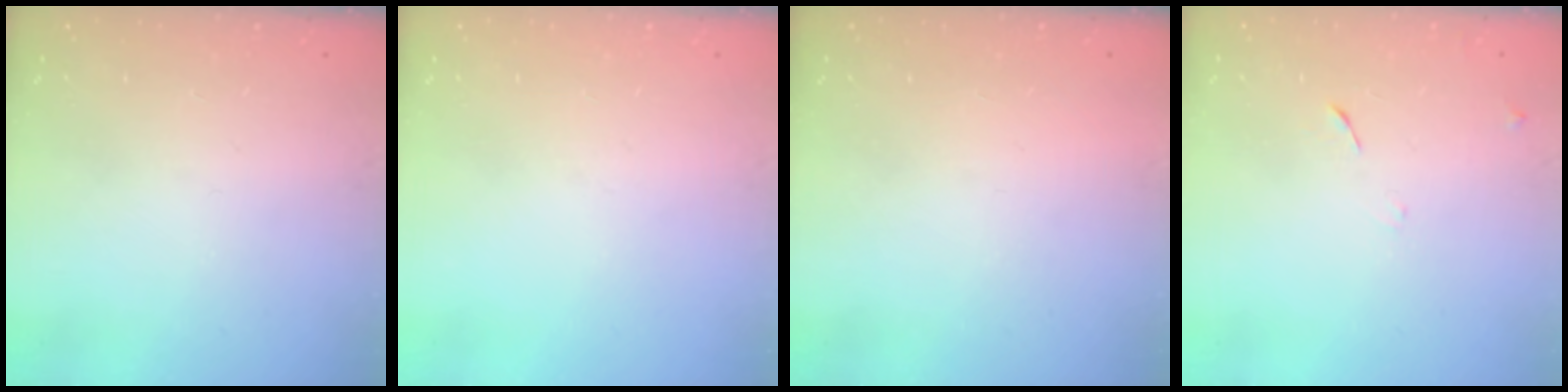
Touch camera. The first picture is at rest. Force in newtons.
{"total": 0.0}
{"total": 1.5, "press": 1.5, "slide": 0.1}
{"total": 6.2, "press": 6.2, "slide": 0.6}